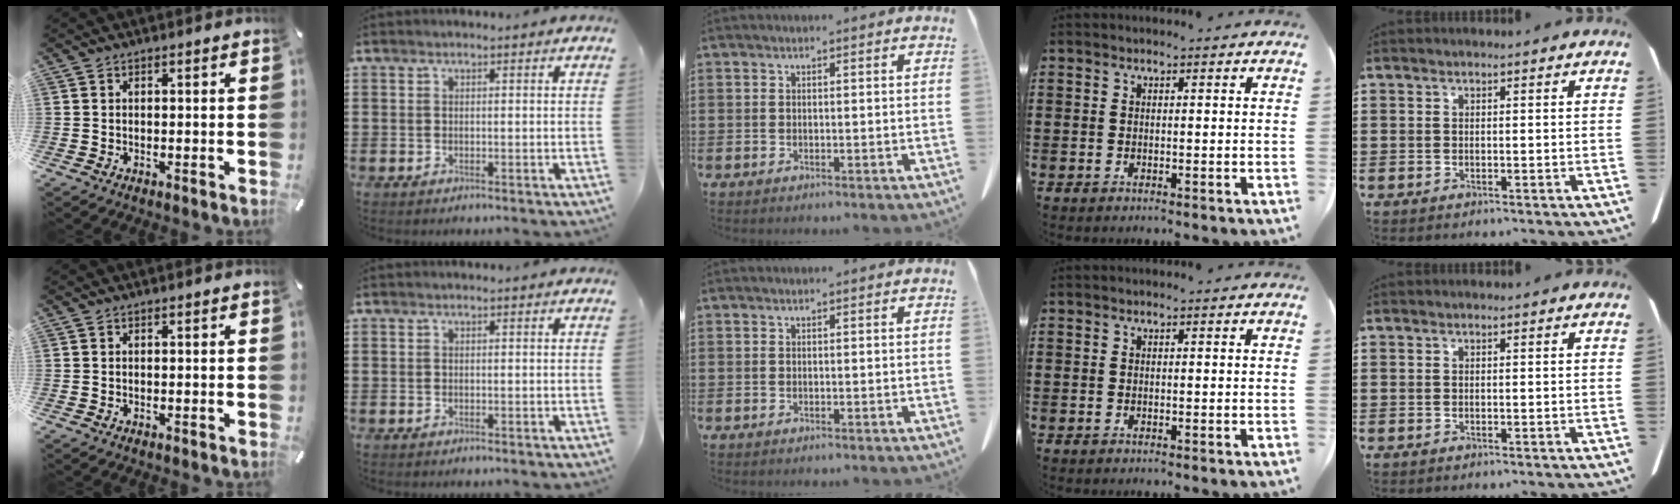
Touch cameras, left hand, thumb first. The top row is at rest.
{}